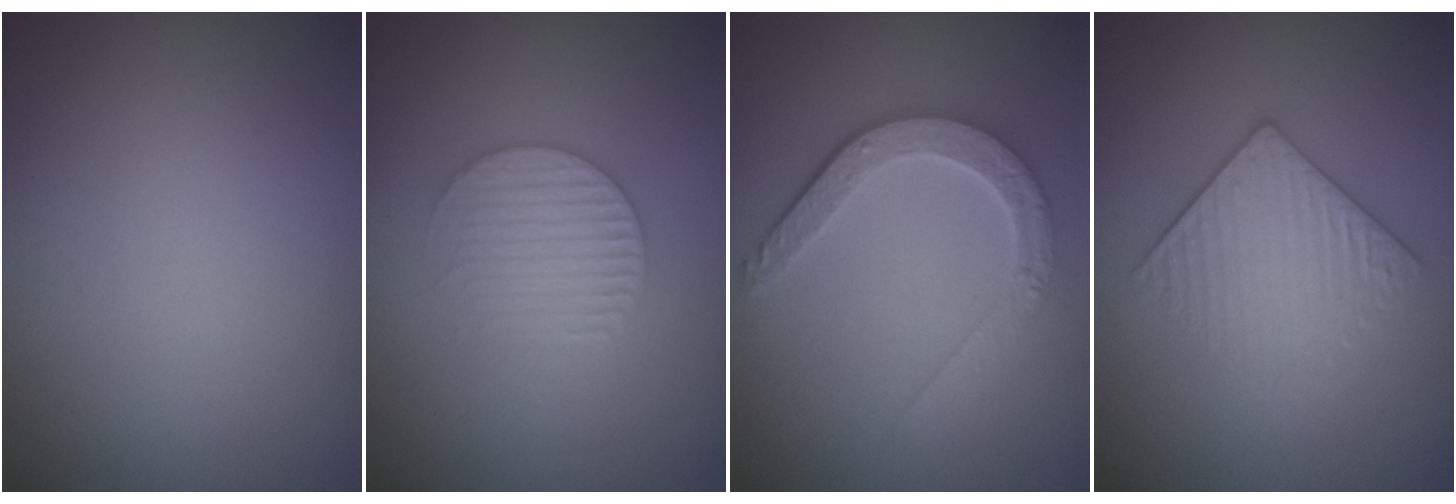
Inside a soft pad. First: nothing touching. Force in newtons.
{"total": 2.8, "press": 2.7, "slide": 0.6}
{"total": 4.7, "press": 3.6, "slide": 3.0}
{"total": 4.1, "press": 3.4, "slide": 2.3}